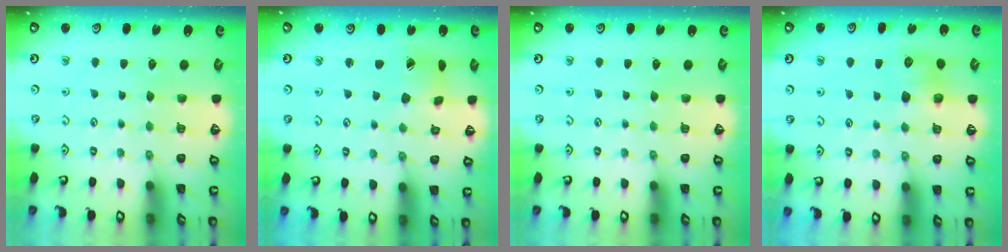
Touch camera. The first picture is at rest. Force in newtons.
{"total": 5.5, "press": 5.5, "slide": 0.6}
{"total": 0.0}
{"total": 7.1, "press": 7.1, "slide": 0.1}